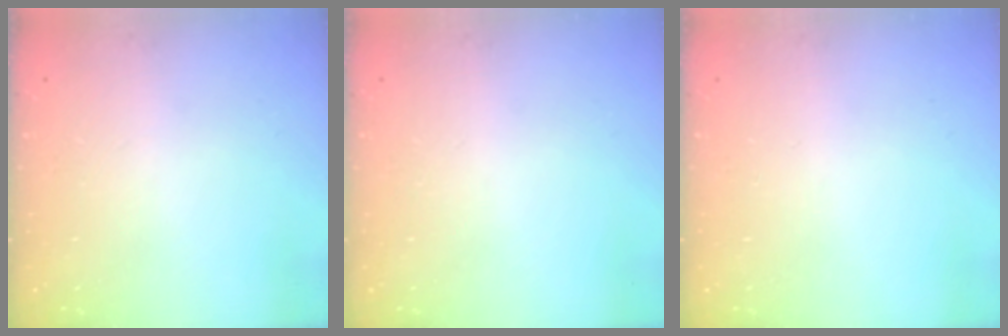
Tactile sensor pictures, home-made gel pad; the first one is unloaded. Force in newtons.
{"total": 0.0}
{"total": 0.0}